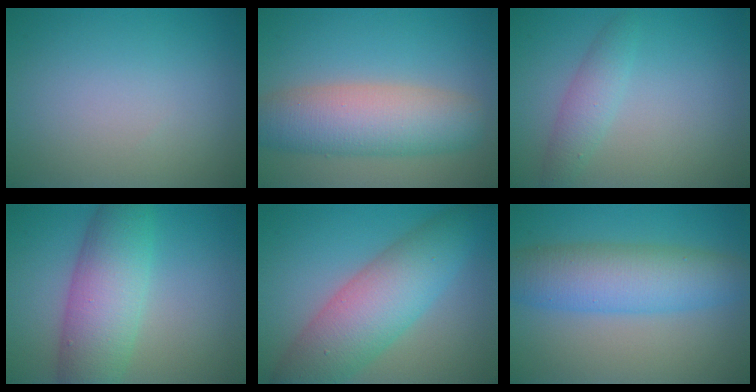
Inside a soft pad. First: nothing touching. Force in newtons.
{"total": 7.1, "press": 7.1, "slide": 0.1}
{"total": 2.3, "press": 2.3, "slide": 0.1}
{"total": 7.2, "press": 7.2, "slide": 0.1}
{"total": 8.0, "press": 8.0, "slide": 0.0}
{"total": 6.7, "press": 6.7, "slide": 0.1}